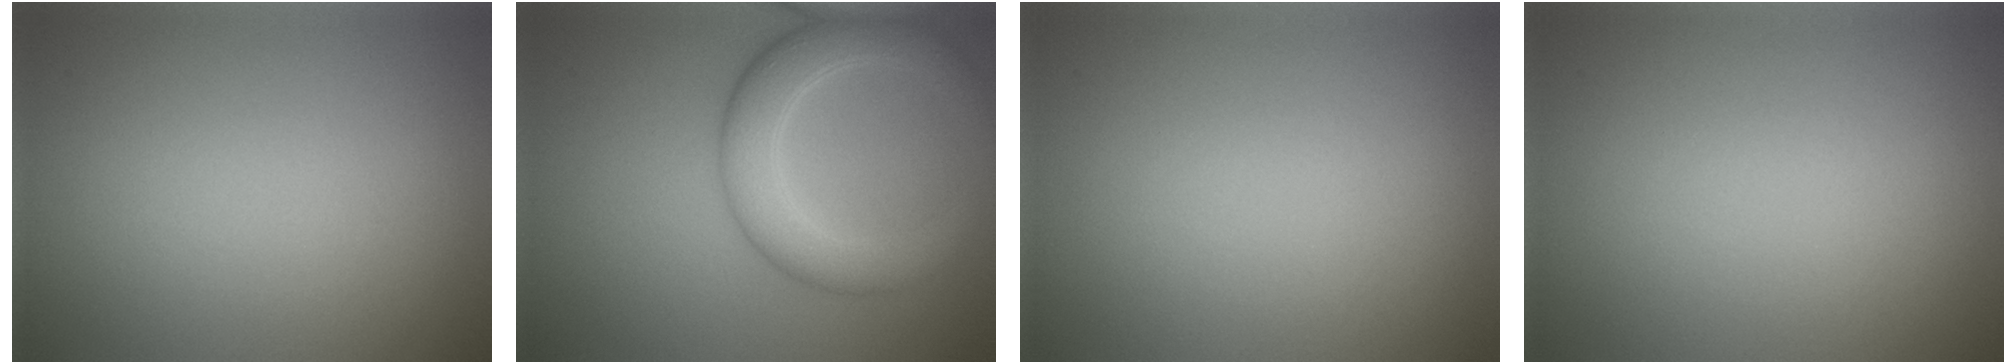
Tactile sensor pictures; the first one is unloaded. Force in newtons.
{"total": 5.3, "press": 5.3, "slide": 0.1}
{"total": 0.0}
{"total": 0.0}